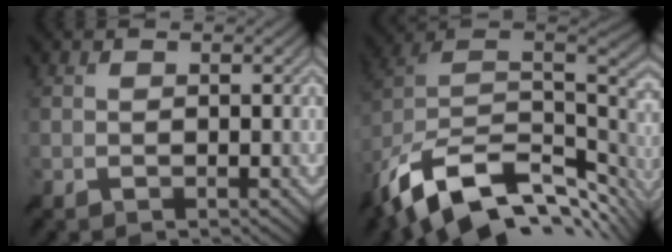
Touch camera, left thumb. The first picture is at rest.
{"total": 16.1, "force": [-8.2, 8.5, 11.0], "torque": [-0.253, -0.026, -0.135]}